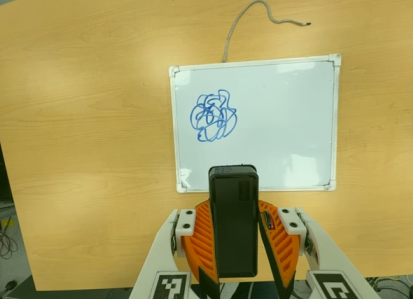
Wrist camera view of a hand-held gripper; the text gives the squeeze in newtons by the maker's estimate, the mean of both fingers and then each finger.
{"total": 5.9, "left": 5.7, "right": 6.0}